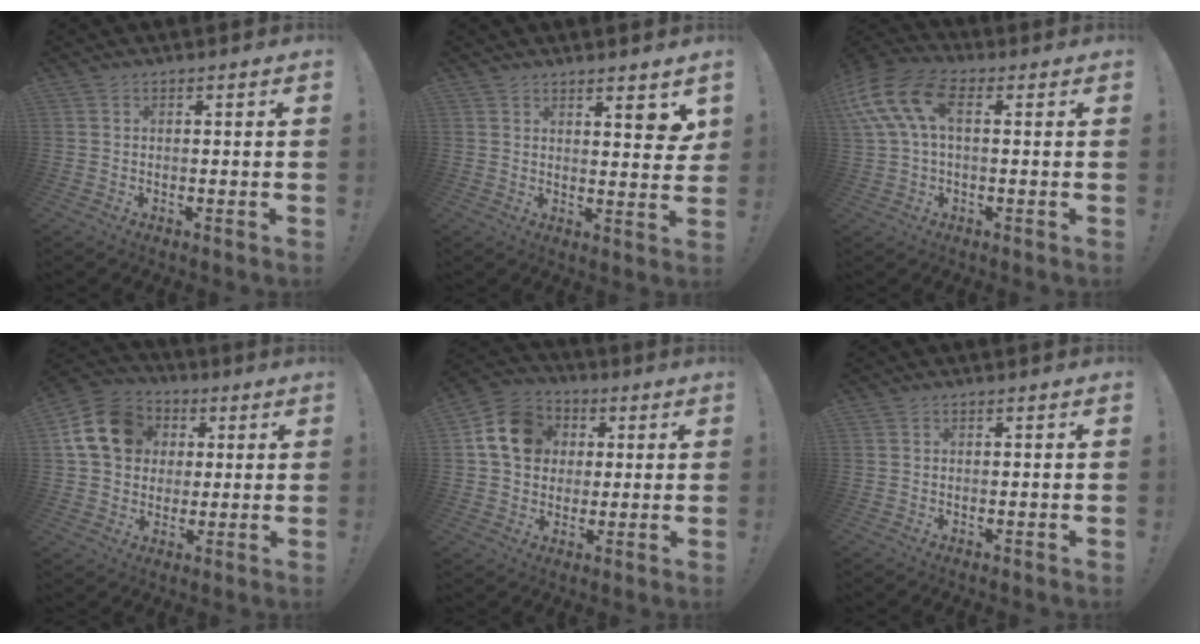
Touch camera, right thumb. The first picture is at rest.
{"total": 5.3, "force": [3.9, 1.2, 3.4], "torque": [-0.026, -0.036, 0.062]}
{"total": 14.5, "force": [3.5, 8.1, 11.5], "torque": [-0.239, 0.009, 0.064]}
{"total": 16.1, "force": [4.1, 13.2, 8.2], "torque": [-0.128, 0.003, 0.087]}
{"total": 13.9, "force": [3.5, 11.7, 6.8], "torque": [-0.098, 0.008, 0.075]}
{"total": 0.0}